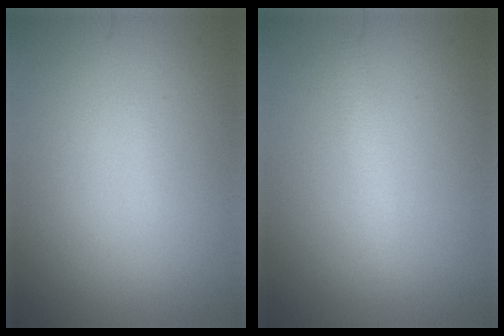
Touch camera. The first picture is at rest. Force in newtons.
{"total": 1.4, "press": 1.4, "slide": 0.1}